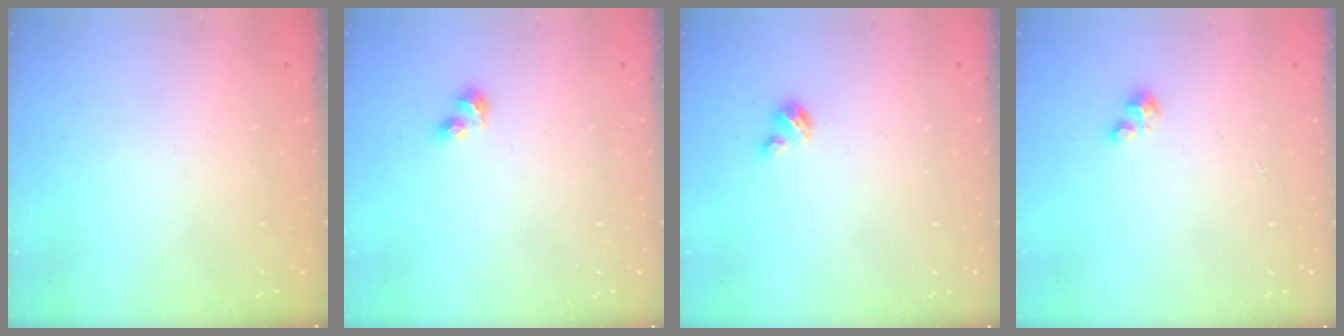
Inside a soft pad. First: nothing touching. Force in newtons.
{"total": 3.4, "press": 3.3, "slide": 1.0}
{"total": 2.9, "press": 2.9, "slide": 0.3}
{"total": 2.0, "press": 2.0, "slide": 0.2}